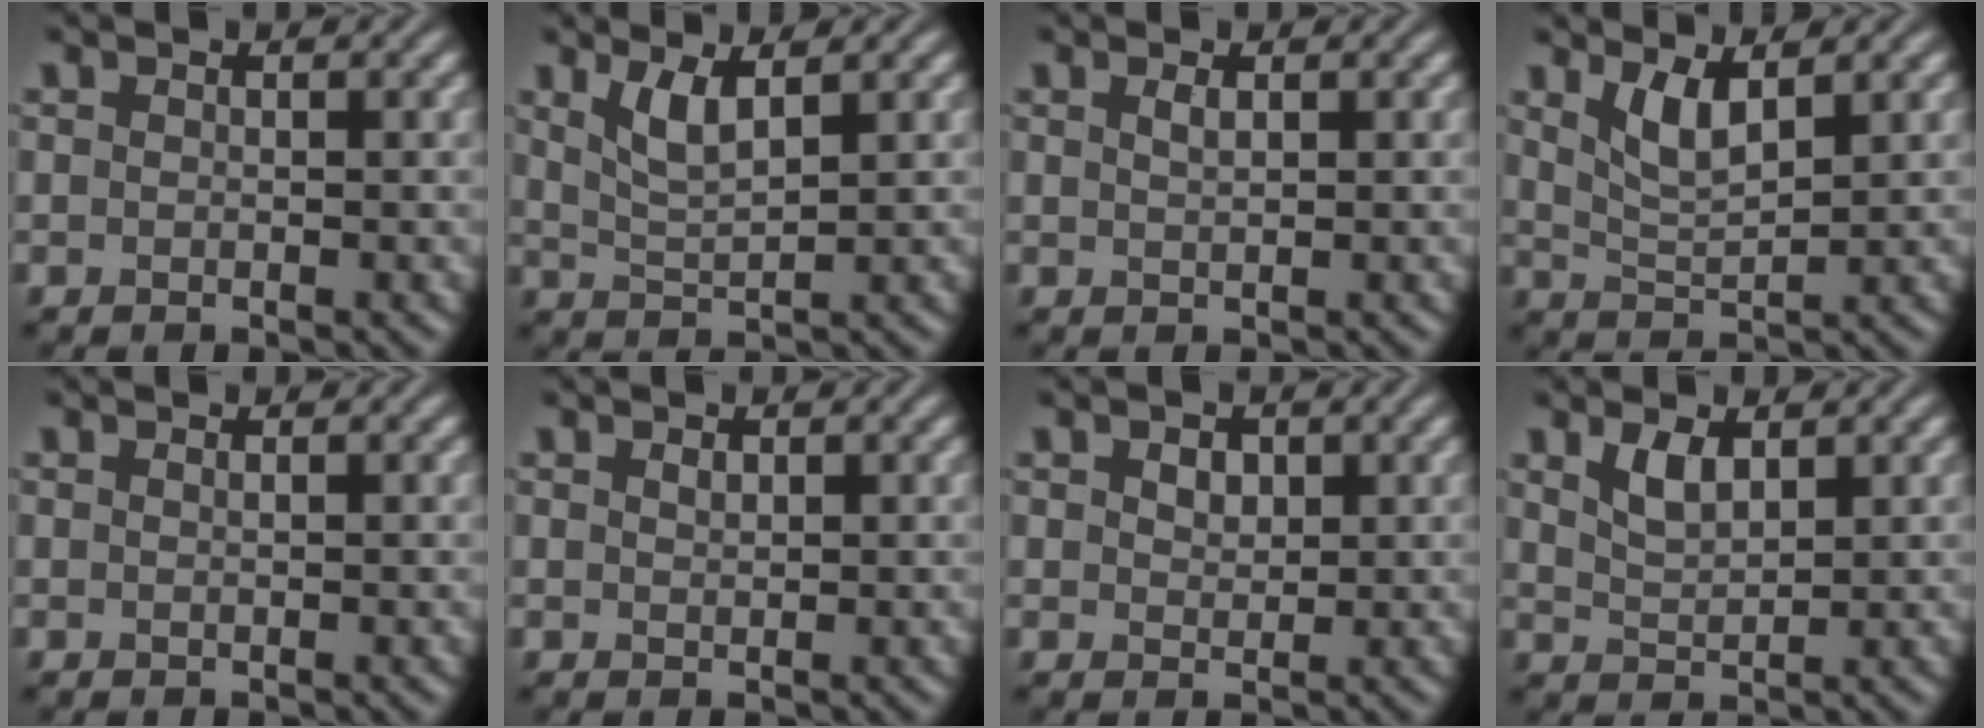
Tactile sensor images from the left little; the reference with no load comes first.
{"total": 2.8, "force": [1.6, 0.7, 2.2], "torque": [-0.048, -0.006, 0.035]}
{"total": 0.8, "force": [0.4, 0.2, 0.6], "torque": [-0.013, 0.001, 0.009]}
{"total": 3.0, "force": [1.8, 0.8, 2.3], "torque": [-0.051, -0.010, 0.040]}
{"total": 0.0}
{"total": 0.6, "force": [0.3, 0.3, 0.4], "torque": [-0.008, 0.000, 0.007]}
{"total": 1.6, "force": [0.7, 1.2, 0.9], "torque": [-0.016, 0.001, 0.011]}
{"total": 2.3, "force": [1.4, 1.0, 1.6], "torque": [-0.036, -0.002, 0.031]}